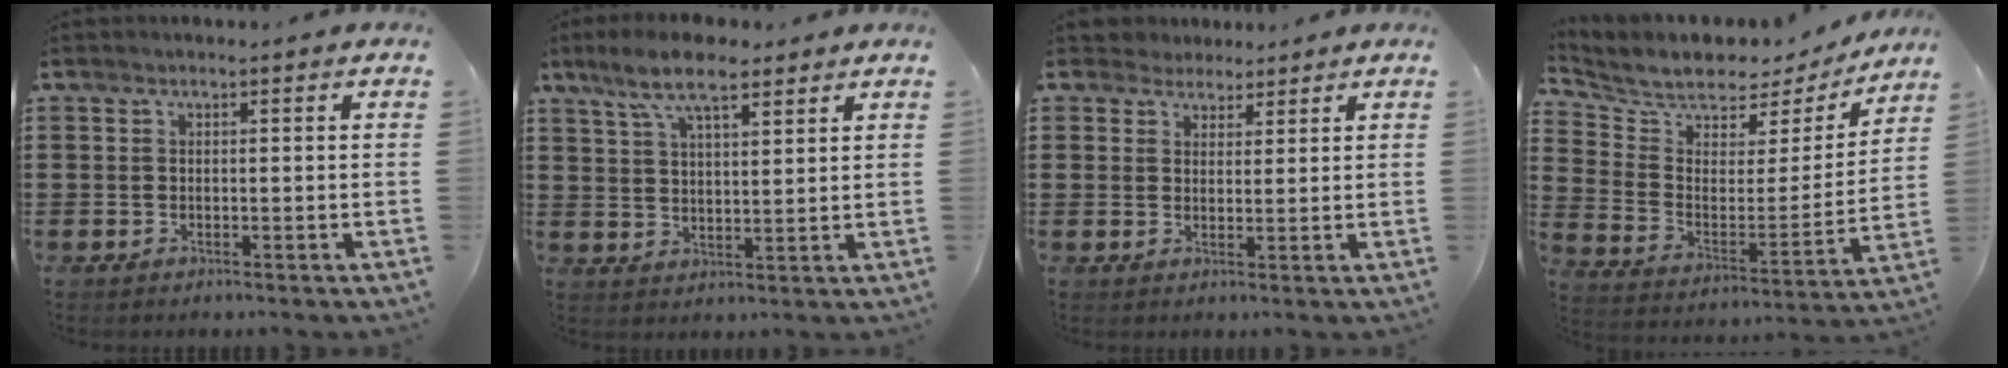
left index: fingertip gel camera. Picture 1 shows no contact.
{"total": 7.6, "force": [5.6, 1.9, 4.7], "torque": [-0.105, -0.002, 0.102]}
{"total": 3.4, "force": [2.7, 2.0, -0.1], "torque": [-0.013, 0.007, 0.052]}
{"total": 5.8, "force": [5.4, 1.9, 0.8], "torque": [-0.047, -0.047, 0.088]}